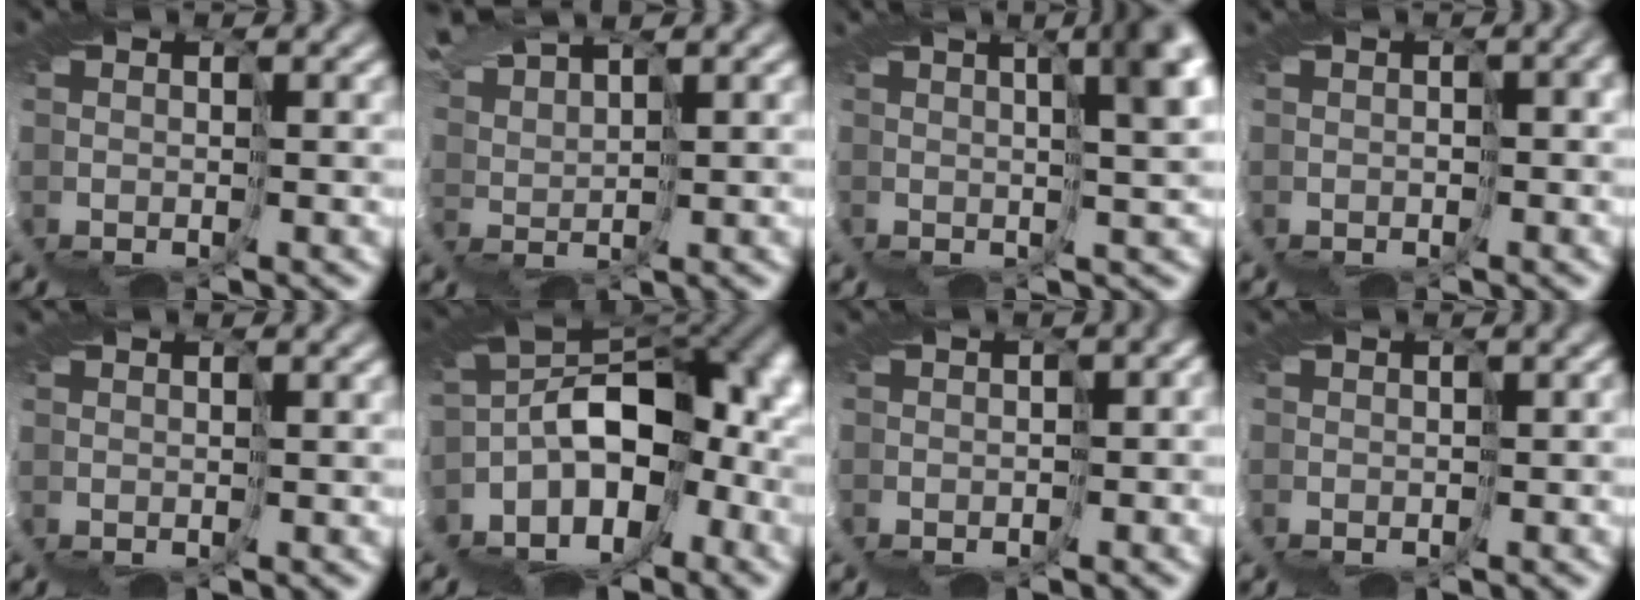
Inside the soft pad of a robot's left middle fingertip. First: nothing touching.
{"total": 5.0, "force": [5.0, -0.4, 0.4], "torque": [-0.032, 0.017, 0.082]}
{"total": 7.2, "force": [2.5, 2.1, 6.4], "torque": [-0.066, 0.014, 0.028]}
{"total": 1.3, "force": [-0.7, 0.5, 1.0], "torque": [-0.006, -0.003, -0.009]}
{"total": 0.7, "force": [0.0, -0.6, -0.4], "torque": [0.015, 0.002, 0.000]}
{"total": 13.3, "force": [-2.7, 7.5, 10.6], "torque": [-0.150, -0.010, -0.024]}
{"total": 3.6, "force": [-2.6, 1.7, 1.8], "torque": [-0.019, 0.000, -0.032]}
{"total": 2.3, "force": [-2.0, 0.8, 0.8], "torque": [-0.008, 0.001, -0.029]}